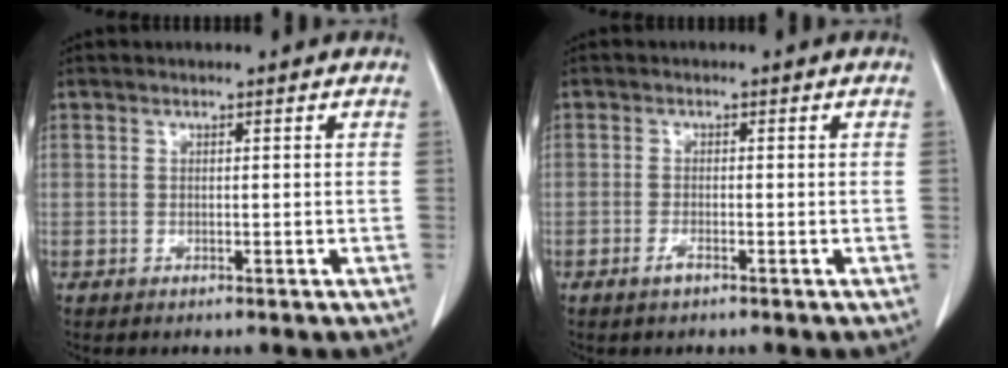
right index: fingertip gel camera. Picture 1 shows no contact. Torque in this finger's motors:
{"motor_torque": [0.23, -0.12, 0.00, 0.02]}